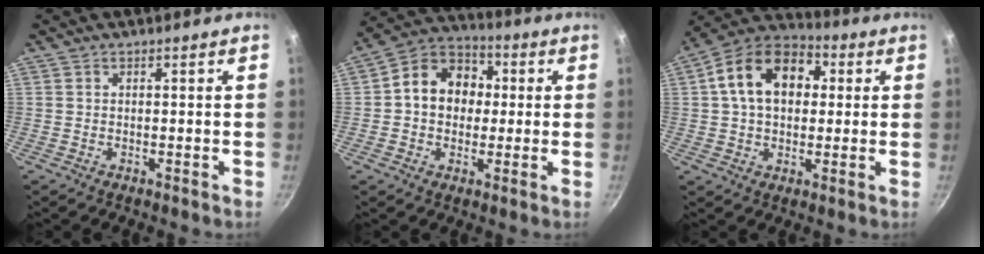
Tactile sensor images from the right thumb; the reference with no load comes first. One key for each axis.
{"total": 12.5, "fx": 1.1, "fy": 10.1, "fz": 7.2, "tx": -0.077, "ty": 0.026, "tz": -0.004}
{"total": 15.8, "fx": 3.1, "fy": 11.1, "fz": 10.8, "tx": -0.151, "ty": 0.027, "tz": 0.033}